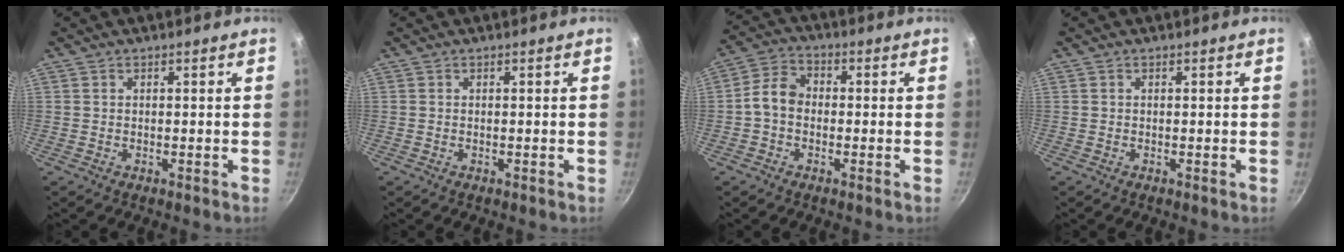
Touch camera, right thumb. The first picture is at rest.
{"total": 0.0}
{"total": 5.9, "force": [-0.9, 4.5, 3.7], "torque": [-0.056, 0.025, -0.032]}
{"total": 0.0}